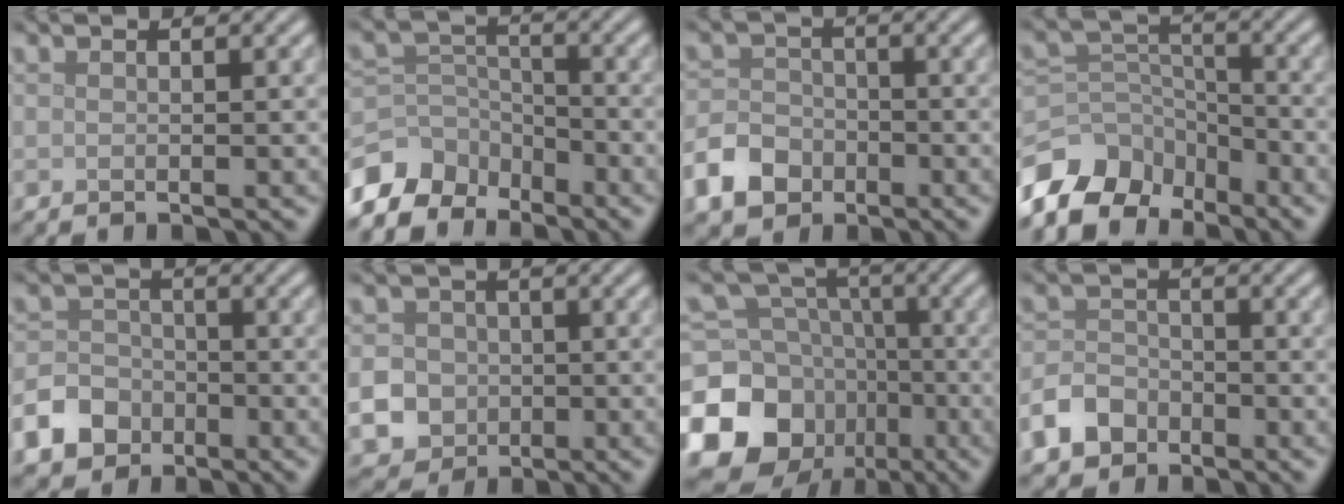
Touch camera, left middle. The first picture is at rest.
{"total": 6.8, "force": [-5.3, 3.8, 1.9], "torque": [-0.032, -0.003, -0.107]}
{"total": 4.3, "force": [-2.3, 3.2, 1.8], "torque": [-0.038, 0.000, -0.051]}
{"total": 9.6, "force": [-7.2, 5.6, 2.9], "torque": [-0.053, 0.003, -0.132]}
{"total": 5.5, "force": [-3.2, 4.2, 1.6], "torque": [-0.023, -0.008, -0.072]}
{"total": 9.8, "force": [-2.8, 9.0, 2.6], "torque": [-0.063, -0.028, -0.078]}
{"total": 15.7, "force": [-6.3, 13.2, 5.9], "torque": [-0.146, -0.029, -0.128]}
{"total": 3.8, "force": [-2.3, 2.7, 1.4], "torque": [-0.029, 0.001, -0.051]}